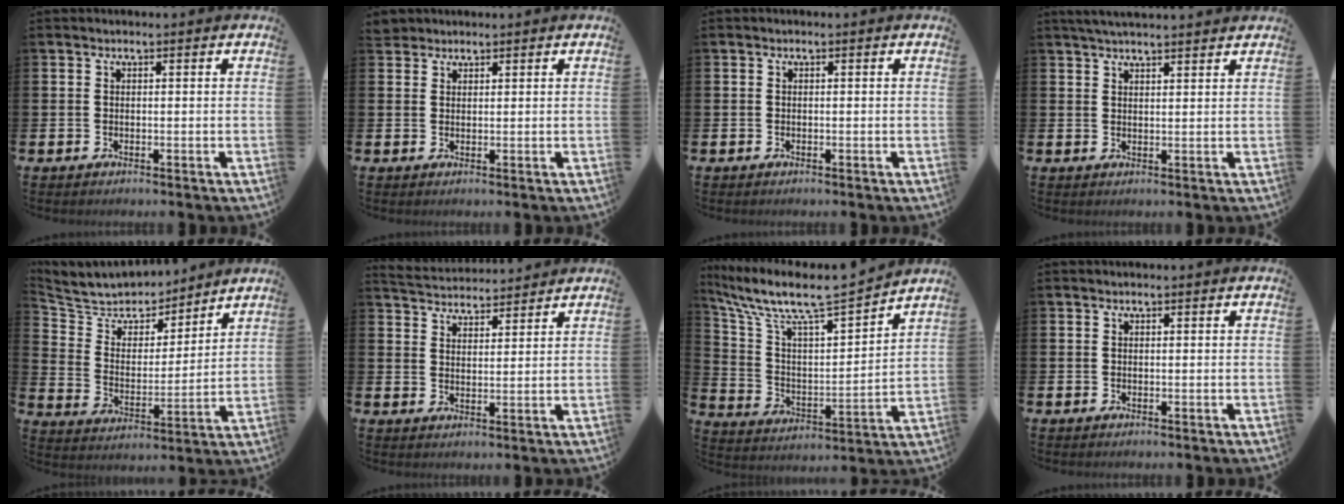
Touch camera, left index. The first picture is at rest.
{"total": 2.2, "force": [2.0, 0.9, -0.1], "torque": [0.009, 0.000, 0.035]}
{"total": 0.0}
{"total": 3.3, "force": [3.2, 0.2, 0.7], "torque": [-0.017, -0.009, 0.058]}
{"total": 7.5, "force": [7.1, 2.4, 0.3], "torque": [-0.053, -0.055, 0.128]}
{"total": 4.4, "force": [4.3, 0.6, -0.1], "torque": [-0.016, -0.025, 0.079]}
{"total": 9.3, "force": [8.2, 1.5, 4.1], "torque": [-0.119, -0.061, 0.134]}
{"total": 0.0}